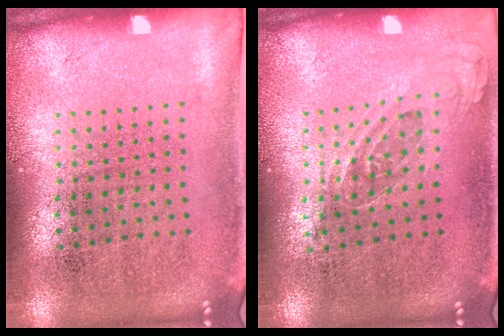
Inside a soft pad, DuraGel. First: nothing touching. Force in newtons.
{"total": 0.7, "press": 0.5, "slide": 0.4}